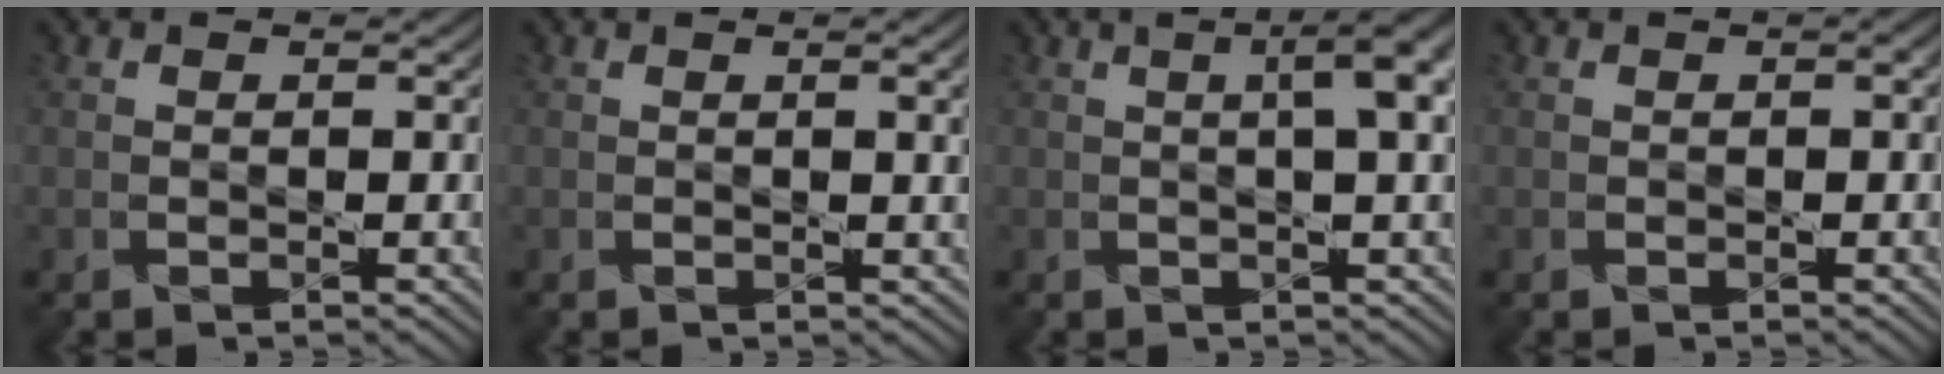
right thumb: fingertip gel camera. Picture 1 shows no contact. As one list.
[{"total": 1.7, "force": [0.6, 0.0, 1.6], "torque": [-0.026, 0.003, 0.009]}, {"total": 4.3, "force": [1.2, 0.6, 4.1], "torque": [-0.054, 0.016, 0.020]}, {"total": 0.9, "force": [0.0, 0.4, 0.7], "torque": [-0.014, -0.003, 0.005]}]